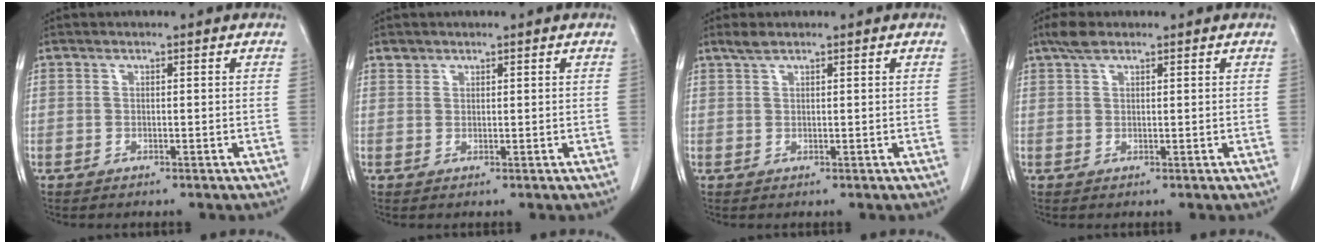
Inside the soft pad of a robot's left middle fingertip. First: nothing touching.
{"total": 0.9, "force": [0.8, 0.6, -0.1], "torque": [0.006, 0.004, 0.011]}
{"total": 1.5, "force": [1.2, 0.2, 0.8], "torque": [-0.023, 0.007, 0.028]}
{"total": 2.6, "force": [1.9, 0.9, 1.5], "torque": [-0.034, 0.012, 0.037]}